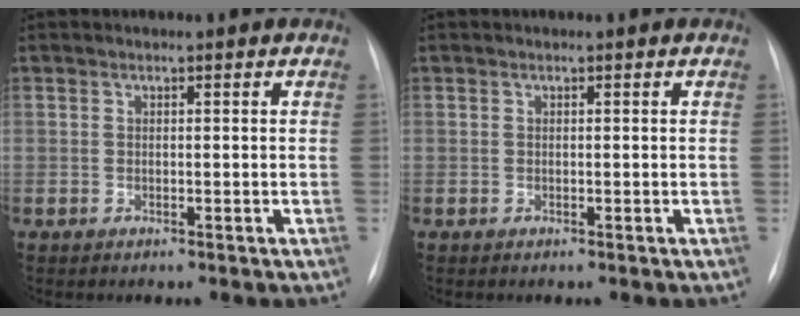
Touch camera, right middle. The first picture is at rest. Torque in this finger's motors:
{"motor_torque": [0.00, 0.00, 0.00, 0.00]}